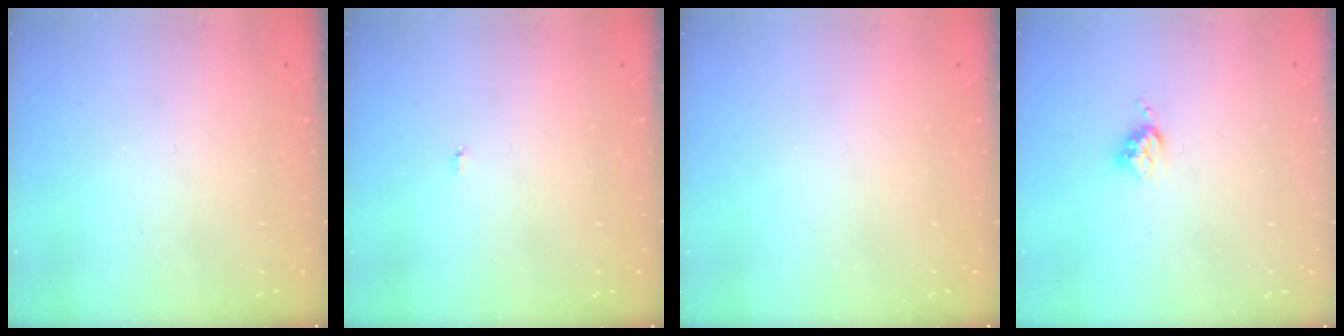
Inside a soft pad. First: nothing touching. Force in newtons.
{"total": 2.9, "press": 2.9, "slide": 0.3}
{"total": 0.0}
{"total": 3.5, "press": 3.5, "slide": 0.4}